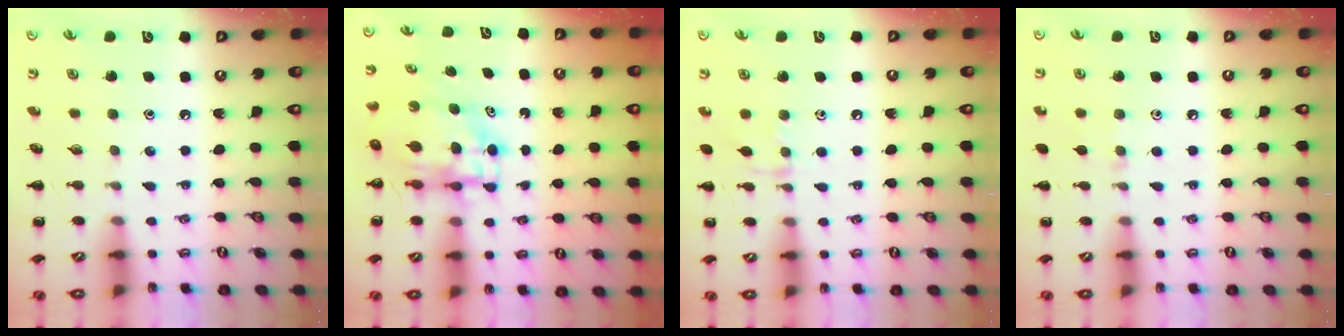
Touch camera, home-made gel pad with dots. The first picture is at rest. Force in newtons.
{"total": 6.8, "press": 6.5, "slide": 1.9}
{"total": 5.6, "press": 5.4, "slide": 1.7}
{"total": 4.9, "press": 4.6, "slide": 1.7}